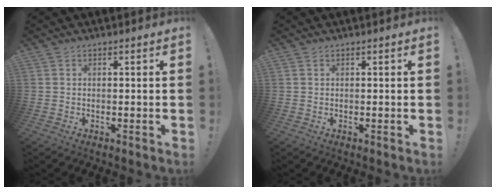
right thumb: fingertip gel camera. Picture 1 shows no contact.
{"total": 0.0}